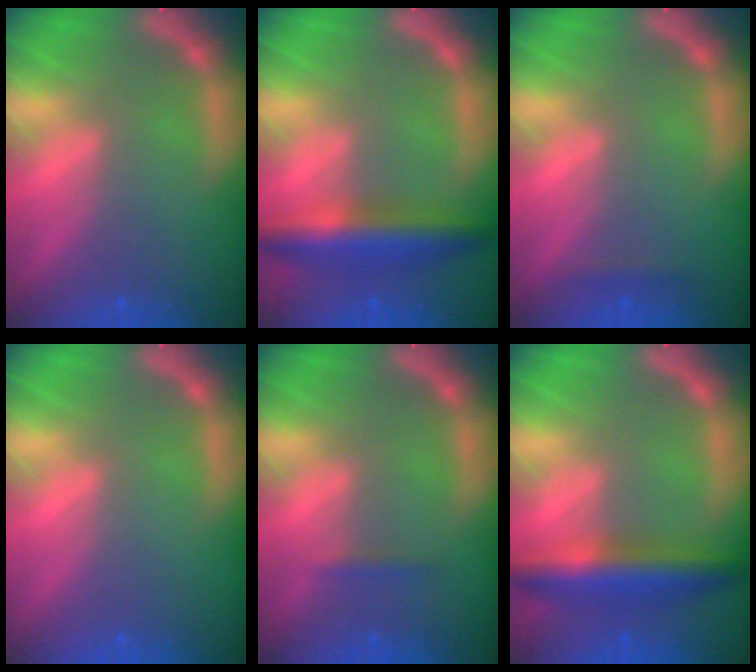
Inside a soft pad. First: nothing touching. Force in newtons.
{"total": 6.0}
{"total": 0.9}
{"total": 0.0}
{"total": 0.9}
{"total": 6.0}